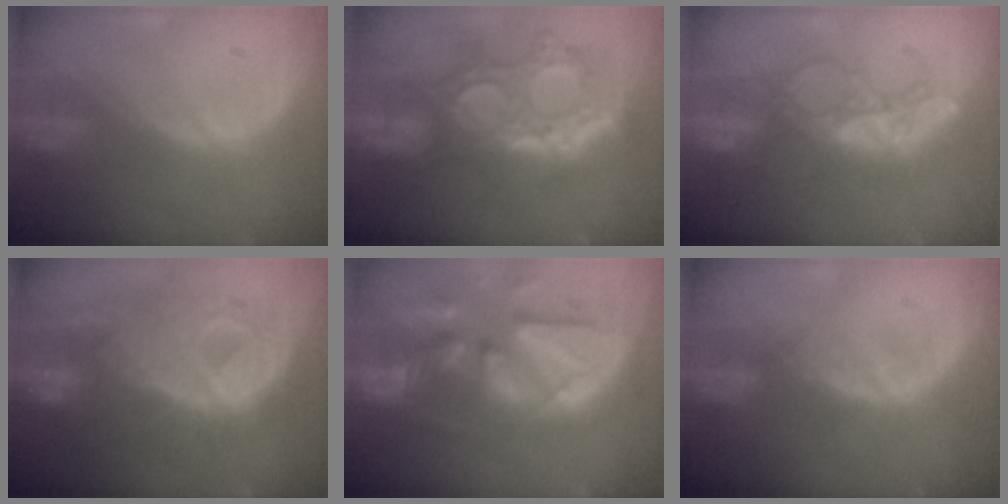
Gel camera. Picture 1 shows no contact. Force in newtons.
{"total": 11.9, "press": 10.6, "slide": 5.2}
{"total": 6.4, "press": 6.2, "slide": 1.5}
{"total": 12.6, "press": 12.6, "slide": 1.2}
{"total": 13.3, "press": 11.4, "slide": 6.8}
{"total": 1.9, "press": 1.9, "slide": 0.3}